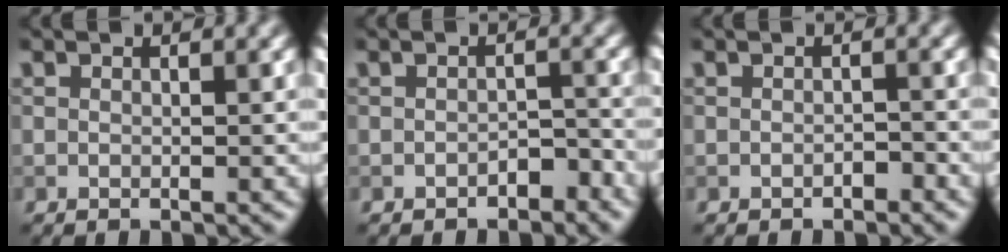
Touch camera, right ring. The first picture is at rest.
{"total": 1.7, "force": [-1.2, 0.9, 0.9], "torque": [-0.013, 0.004, -0.018]}
{"total": 0.8, "force": [-0.6, 0.4, 0.5], "torque": [-0.006, 0.000, -0.008]}